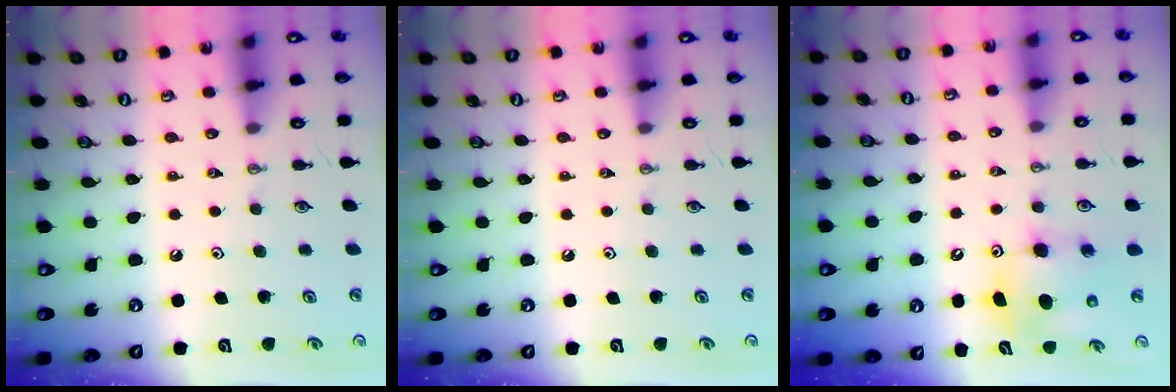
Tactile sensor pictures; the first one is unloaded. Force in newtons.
{"total": 0.0}
{"total": 8.0, "press": 7.7, "slide": 2.1}